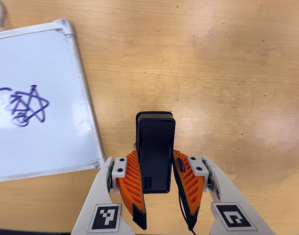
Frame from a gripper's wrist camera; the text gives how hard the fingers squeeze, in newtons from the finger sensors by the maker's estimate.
{"total": 4.8, "left": 3.5, "right": 6.2}